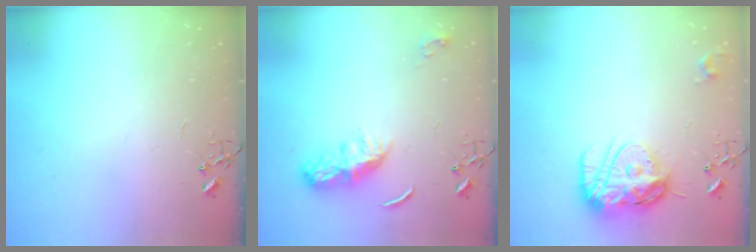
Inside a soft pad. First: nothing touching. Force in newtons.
{"total": 8.9, "press": 8.9, "slide": 0.1}
{"total": 14.9, "press": 14.8, "slide": 1.2}